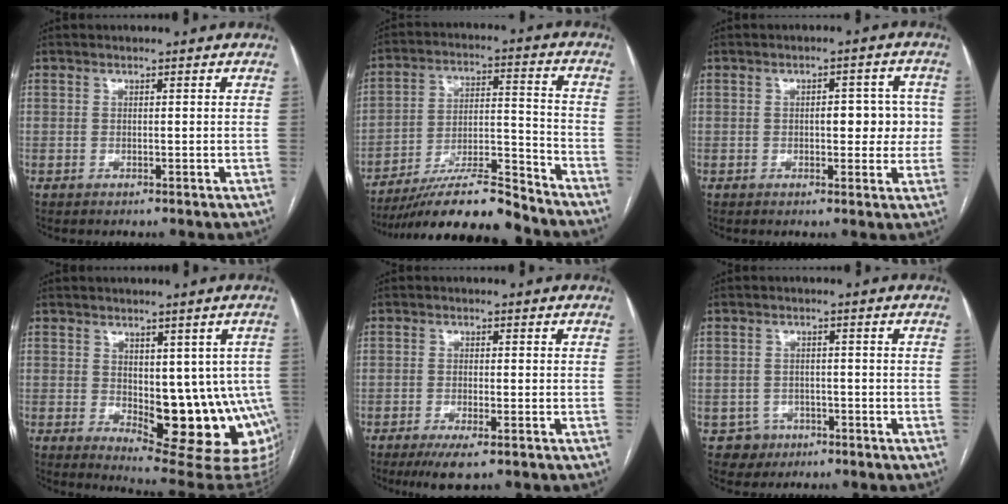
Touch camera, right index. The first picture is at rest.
{"total": 15.8, "force": [-14.2, 1.4, 6.7], "torque": [-0.123, 0.015, -0.247]}
{"total": 6.0, "force": [0.1, 2.9, 5.3], "torque": [-0.055, 0.017, 0.002]}
{"total": 15.2, "force": [-2.3, 6.4, 13.5], "torque": [-0.120, -0.007, -0.012]}
{"total": 4.5, "force": [-2.8, 0.7, 3.5], "torque": [-0.065, -0.011, -0.046]}
{"total": 3.4, "force": [-1.7, 3.0, -0.4], "torque": [0.014, 0.015, -0.026]}